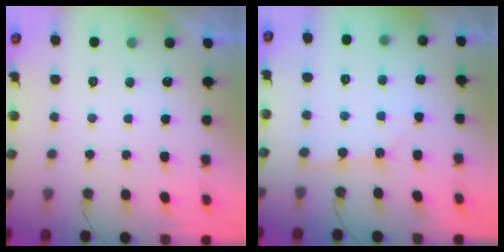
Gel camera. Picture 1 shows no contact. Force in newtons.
{"total": 2.1, "press": 2.1, "slide": 0.2}